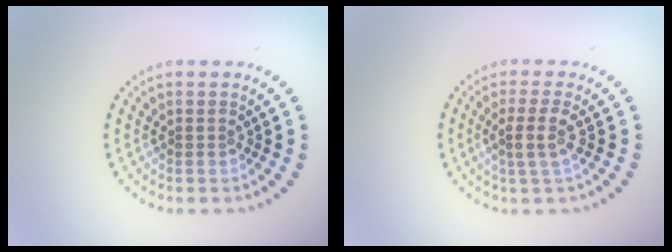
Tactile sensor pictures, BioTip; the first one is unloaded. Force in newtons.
{"total": 2.2, "press": 1.9, "slide": 1.2}